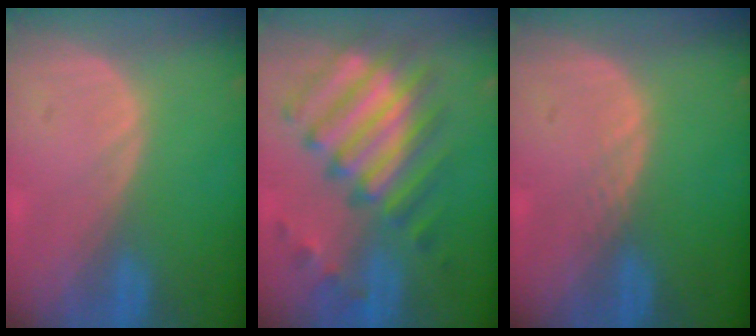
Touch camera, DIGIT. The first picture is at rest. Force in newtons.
{"total": 10.7, "press": 10.2, "slide": 3.2}
{"total": 1.0, "press": 1.0, "slide": 0.1}